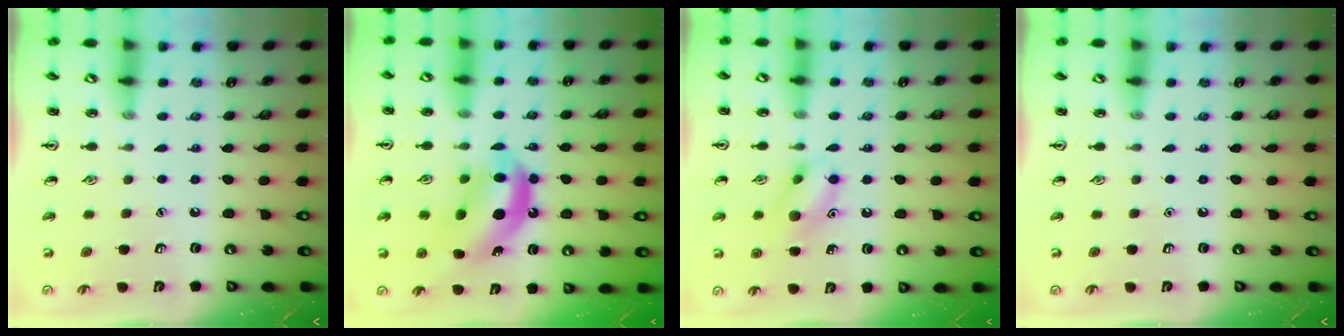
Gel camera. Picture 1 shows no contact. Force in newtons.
{"total": 12.0, "press": 11.4, "slide": 3.7}
{"total": 11.0, "press": 11.0, "slide": 0.6}
{"total": 0.0}